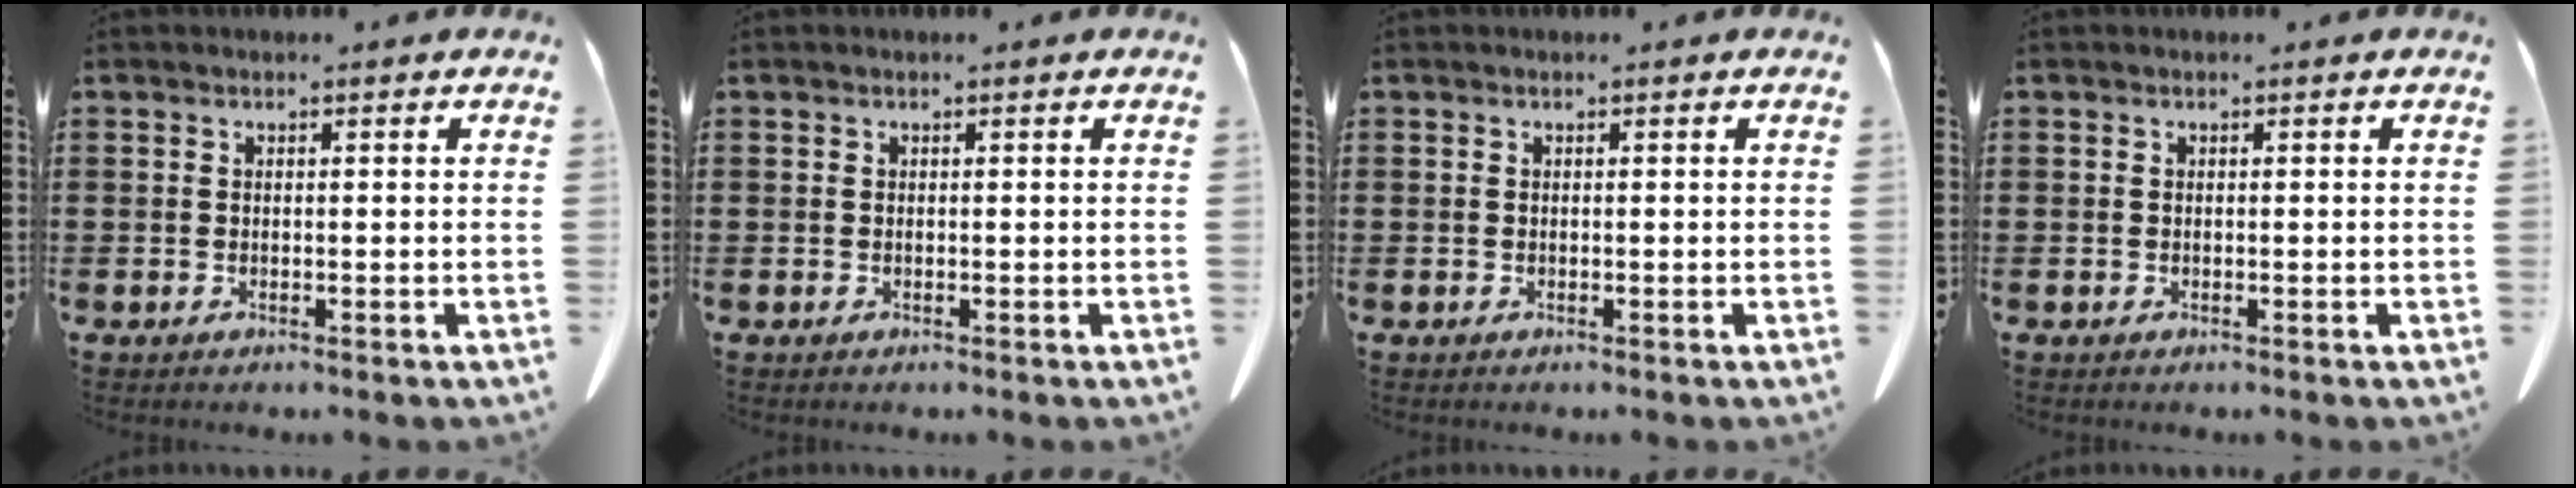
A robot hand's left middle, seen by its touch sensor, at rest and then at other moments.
{"total": 0.0}
{"total": 0.0}
{"total": 0.0}